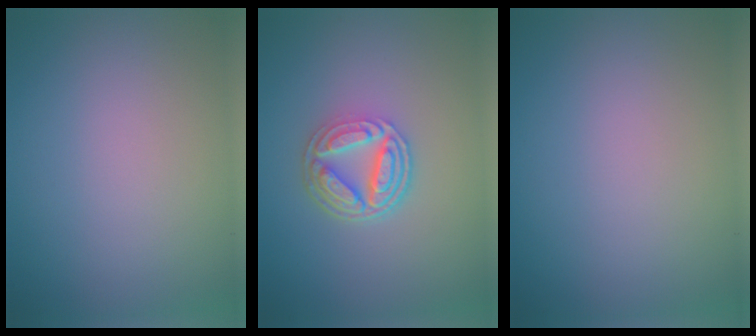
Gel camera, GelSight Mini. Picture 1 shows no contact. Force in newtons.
{"total": 5.0, "press": 3.7, "slide": 3.4}
{"total": 0.0}